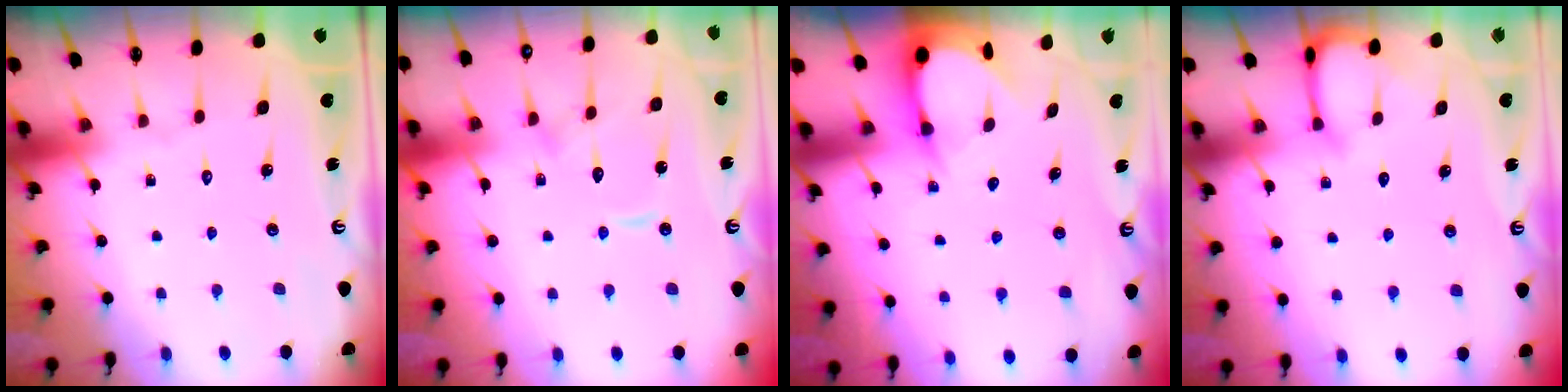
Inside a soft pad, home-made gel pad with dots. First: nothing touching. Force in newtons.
{"total": 10.4, "press": 10.4, "slide": 0.9}
{"total": 3.5, "press": 3.5, "slide": 0.4}
{"total": 4.1, "press": 4.0, "slide": 0.5}